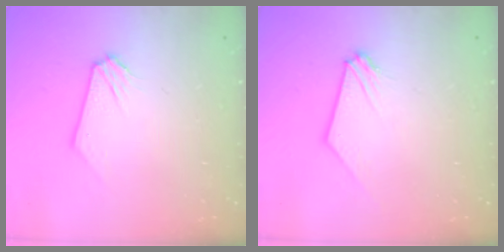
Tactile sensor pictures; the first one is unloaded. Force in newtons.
{"total": 0.7, "press": 0.6, "slide": 0.2}